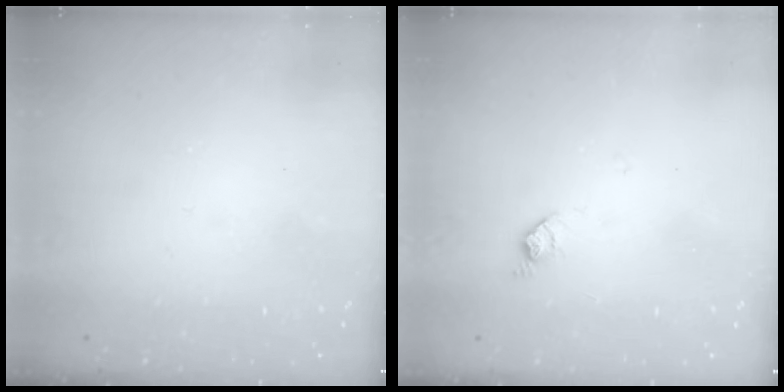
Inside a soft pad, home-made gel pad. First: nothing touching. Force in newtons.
{"total": 6.3, "press": 6.2, "slide": 0.7}